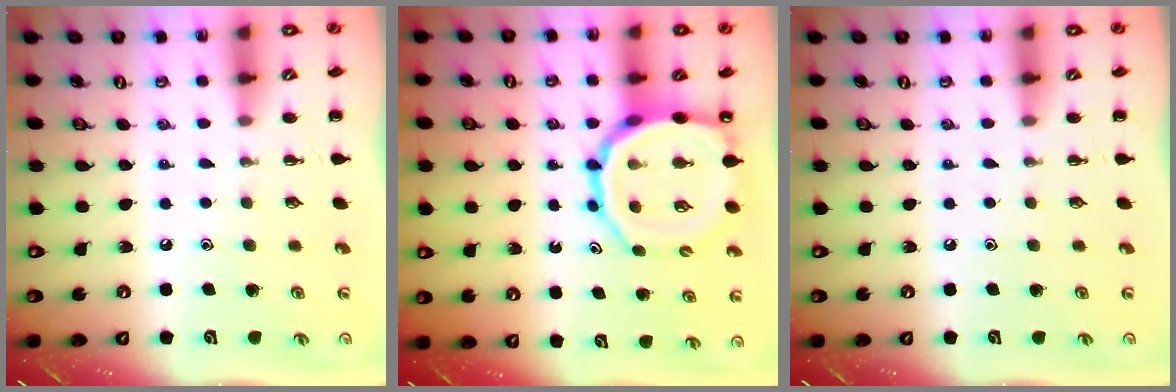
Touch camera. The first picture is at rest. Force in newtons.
{"total": 14.2, "press": 13.9, "slide": 2.9}
{"total": 0.0}